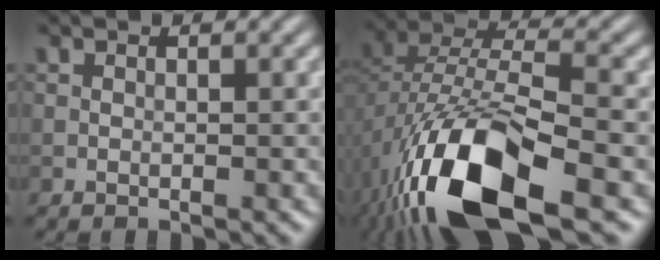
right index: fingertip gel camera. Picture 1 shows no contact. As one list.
[{"total": 14.5, "force": [-7.4, 5.7, 11.2], "torque": [-0.228, -0.011, -0.135]}]